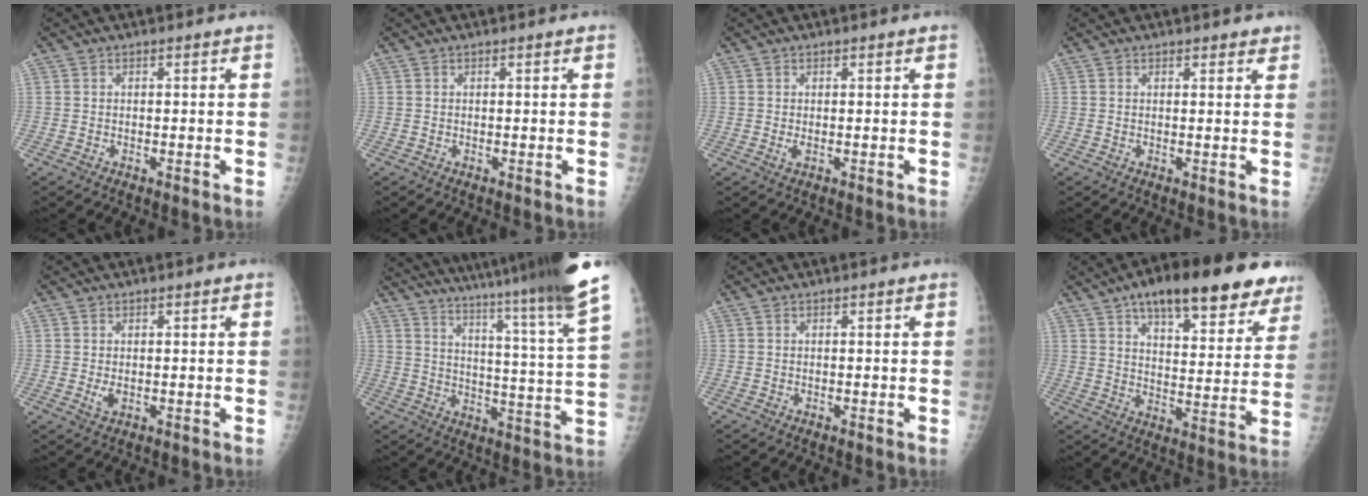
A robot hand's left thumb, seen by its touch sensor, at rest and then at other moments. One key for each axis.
{"total": 0.0}
{"total": 1.4, "fx": 0.2, "fy": 0.6, "fz": 1.3, "tx": -0.024, "ty": 0.003, "tz": 0.006}
{"total": 1.8, "fx": 1.5, "fy": 0.8, "fz": 0.8, "tx": 0.005, "ty": -0.007, "tz": 0.013}
{"total": 2.2, "fx": 0.3, "fy": 1.2, "fz": 1.9, "tx": -0.029, "ty": -0.004, "tz": 0.009}
{"total": 26.1, "fx": 21.4, "fy": -0.2, "fz": 14.9, "tx": -0.216, "ty": -0.129, "tz": 0.294}
{"total": 0.0}
{"total": 23.1, "fx": 15.3, "fy": 8.8, "fz": 14.8, "tx": -0.170, "ty": -0.035, "tz": 0.213}